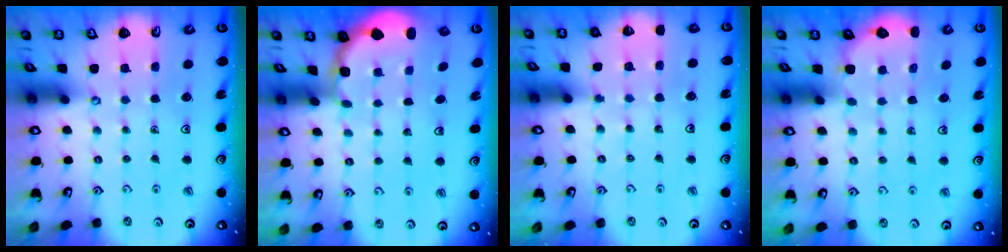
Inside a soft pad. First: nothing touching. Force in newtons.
{"total": 1.8, "press": 1.7, "slide": 0.7}
{"total": 3.0, "press": 2.9, "slide": 0.6}
{"total": 2.9, "press": 2.8, "slide": 0.7}